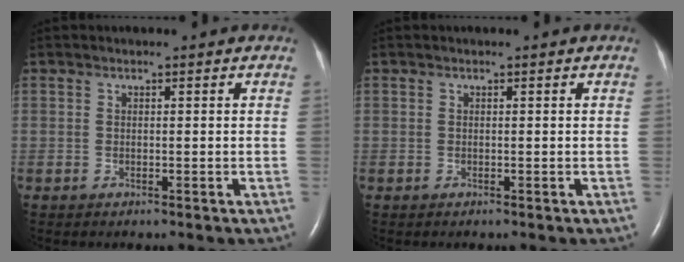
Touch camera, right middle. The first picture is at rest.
{"total": 0.0}